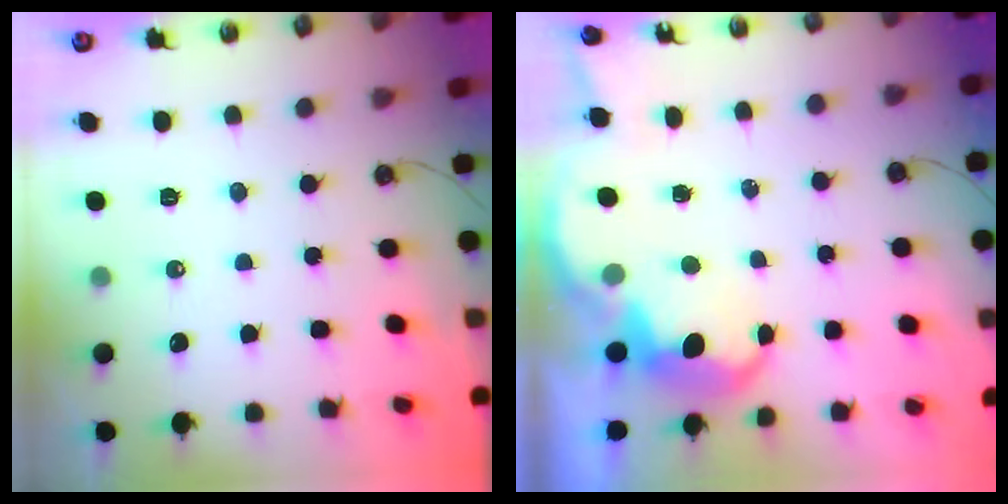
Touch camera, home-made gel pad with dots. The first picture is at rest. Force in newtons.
{"total": 6.2, "press": 6.2, "slide": 0.5}